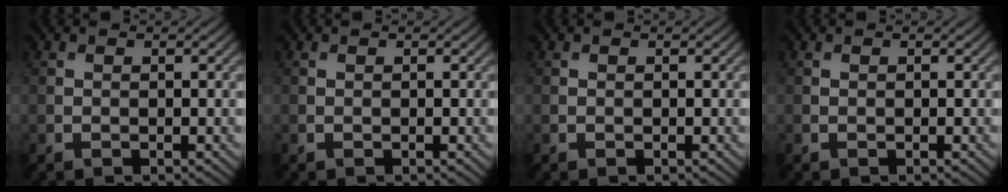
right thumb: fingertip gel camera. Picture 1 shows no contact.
{"total": 0.0}
{"total": 0.0}
{"total": 0.0}